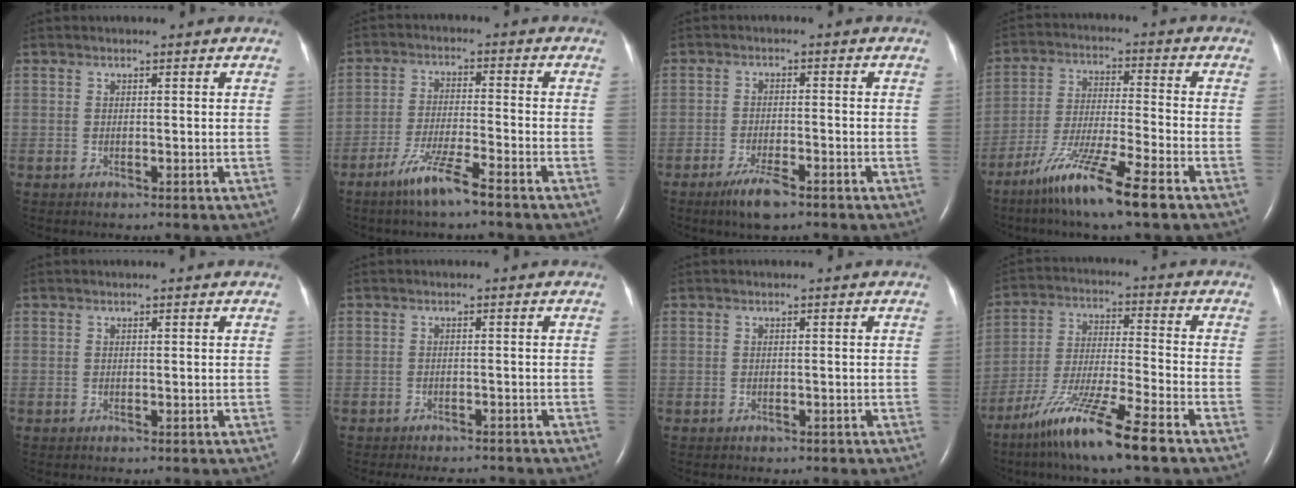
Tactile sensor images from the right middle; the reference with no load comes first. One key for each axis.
{"total": 6.7, "fx": -4.8, "fy": -0.2, "fz": 4.7, "tx": -0.098, "ty": -0.015, "tz": -0.095}
{"total": 4.8, "fx": -3.3, "fy": 0.9, "fz": 3.4, "tx": -0.075, "ty": -0.008, "tz": -0.057}
{"total": 12.1, "fx": -7.8, "fy": -0.2, "fz": 9.3, "tx": -0.184, "ty": -0.036, "tz": -0.147}
{"total": 0.0}
{"total": 6.7, "fx": -6.1, "fy": 1.8, "fz": 1.9, "tx": -0.022, "ty": -0.006, "tz": -0.075}
{"total": 0.7, "fx": -0.5, "fy": 0.4, "fz": 0.3, "tx": -0.011, "ty": 0.000, "tz": -0.004}
{"total": 13.3, "fx": -8.9, "fy": -0.3, "fz": 9.9, "tx": -0.197, "ty": -0.039, "tz": -0.165}